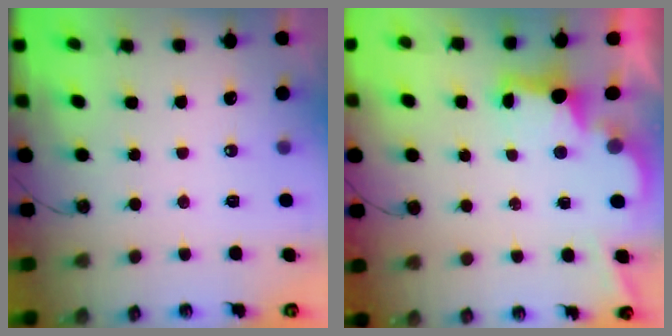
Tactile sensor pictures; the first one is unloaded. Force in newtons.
{"total": 2.7, "press": 2.6, "slide": 0.9}